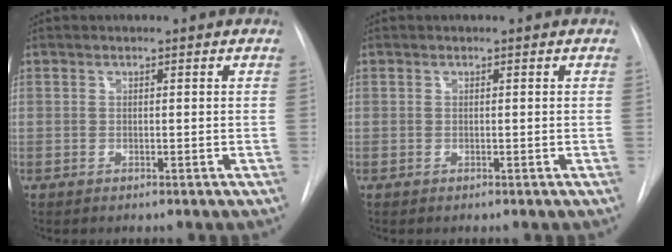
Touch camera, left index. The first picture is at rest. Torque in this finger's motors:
{"motor_torque": [0.00, 0.00, 0.00, 0.00]}